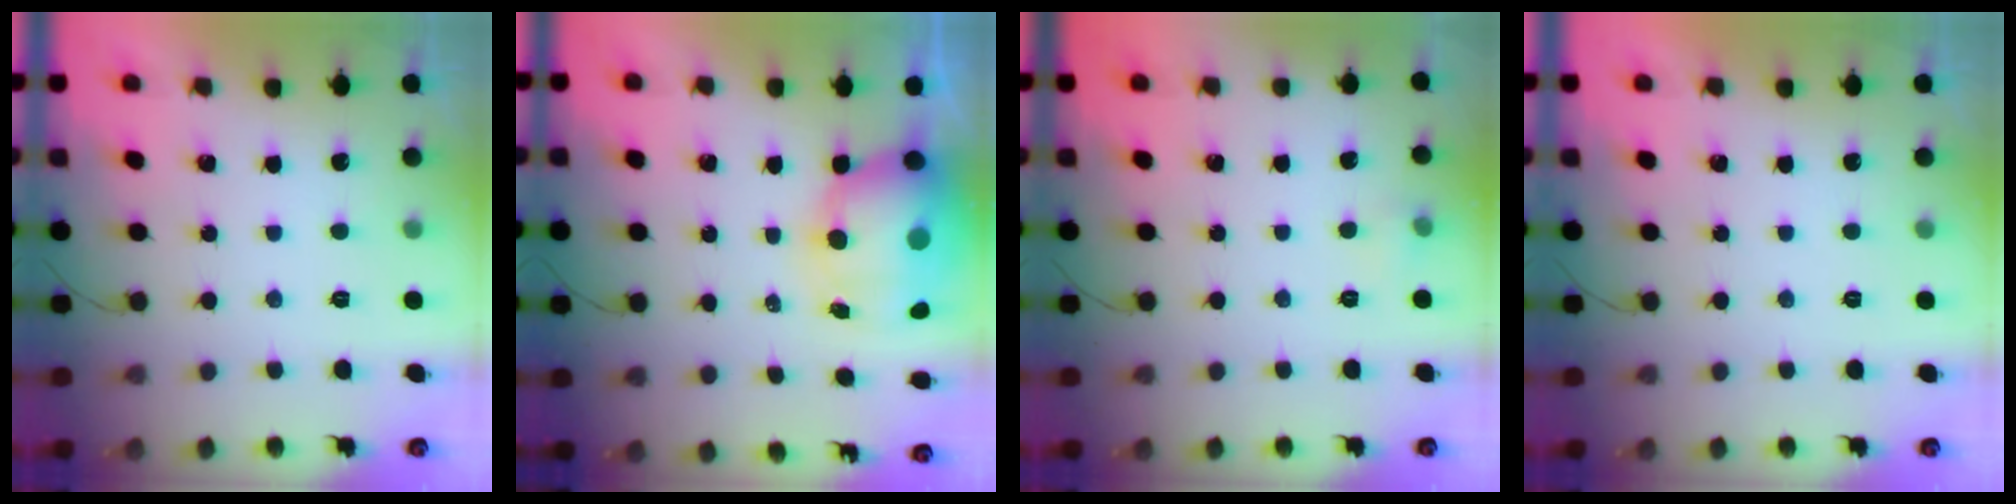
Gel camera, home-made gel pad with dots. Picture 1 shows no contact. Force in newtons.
{"total": 12.6, "press": 12.3, "slide": 2.7}
{"total": 3.6, "press": 3.4, "slide": 1.0}
{"total": 0.0}